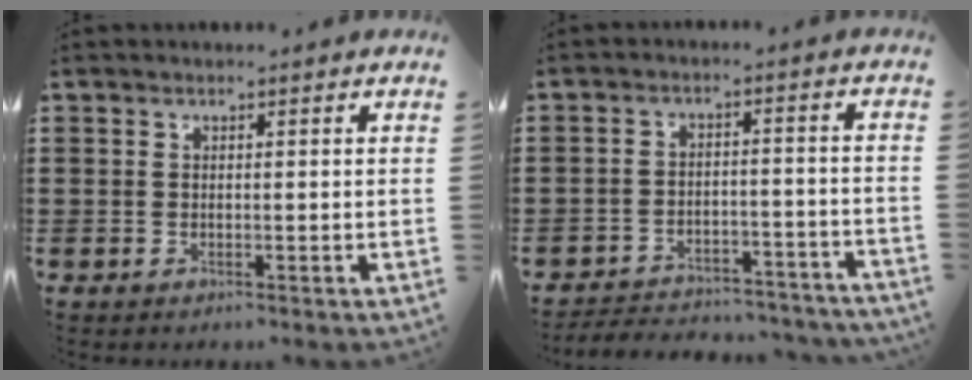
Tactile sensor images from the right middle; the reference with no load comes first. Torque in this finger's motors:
{"motor_torque": [0.13, -0.01, 0.48, 0.09]}